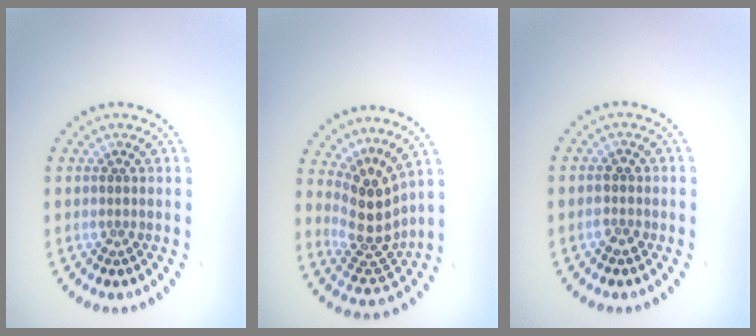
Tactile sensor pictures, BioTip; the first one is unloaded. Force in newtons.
{"total": 4.0, "press": 3.0, "slide": 2.7}
{"total": 1.5, "press": 1.4, "slide": 0.3}